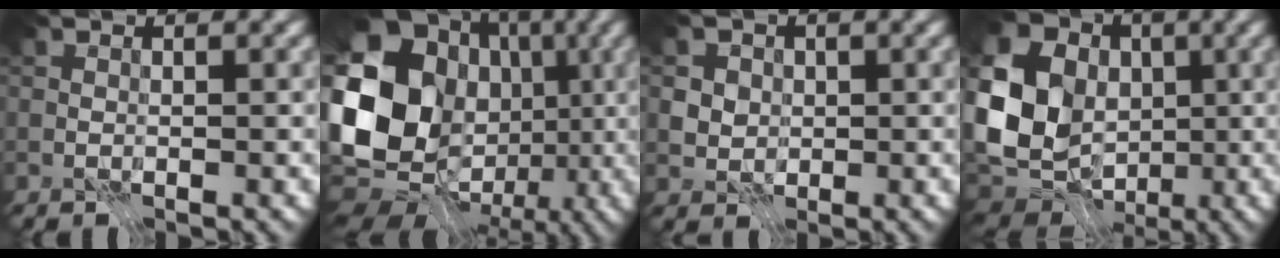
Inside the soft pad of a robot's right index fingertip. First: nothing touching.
{"total": 19.5, "force": [0.0, 16.2, 10.7], "torque": [-0.217, 0.001, -0.018]}
{"total": 3.4, "force": [0.6, 3.1, 1.3], "torque": [-0.029, 0.008, 0.006]}
{"total": 15.7, "force": [-0.1, 12.9, 8.9], "torque": [-0.217, -0.001, 0.000]}